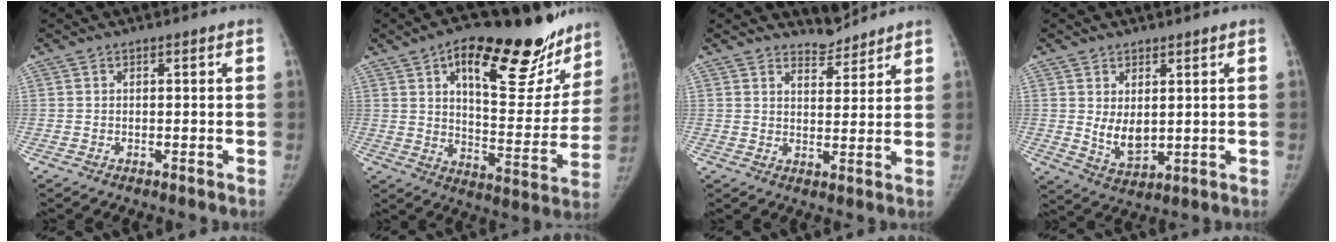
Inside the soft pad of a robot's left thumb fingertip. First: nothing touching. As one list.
[{"total": 26.5, "force": [16.2, 10.7, 17.9], "torque": [-0.195, -0.055, 0.233]}, {"total": 4.1, "force": [3.9, 0.9, -0.5], "torque": [0.024, -0.038, 0.065]}, {"total": 5.6, "force": [1.4, 3.5, 4.2], "torque": [-0.056, -0.025, 0.038]}]